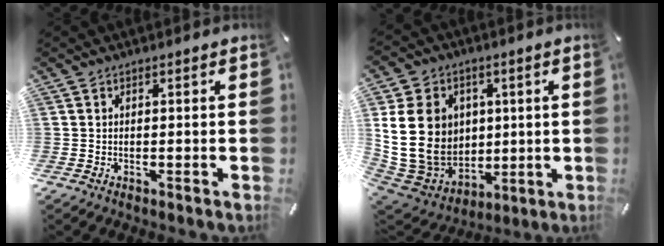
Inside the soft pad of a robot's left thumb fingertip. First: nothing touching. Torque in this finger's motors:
{"motor_torque": [2.59, 2.42, 0.98, 0.25, 0.70]}